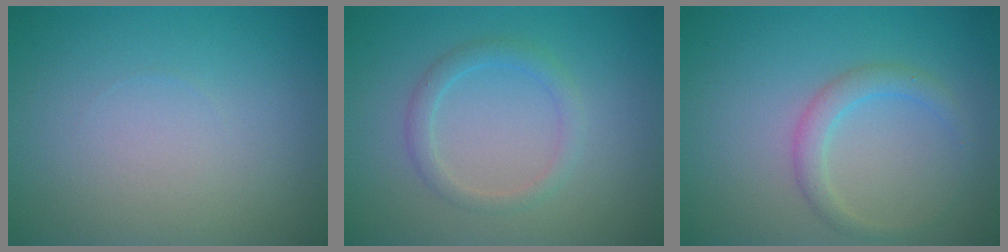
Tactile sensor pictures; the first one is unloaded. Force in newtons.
{"total": 1.9, "press": 1.9, "slide": 0.2}
{"total": 2.1, "press": 2.1, "slide": 0.1}